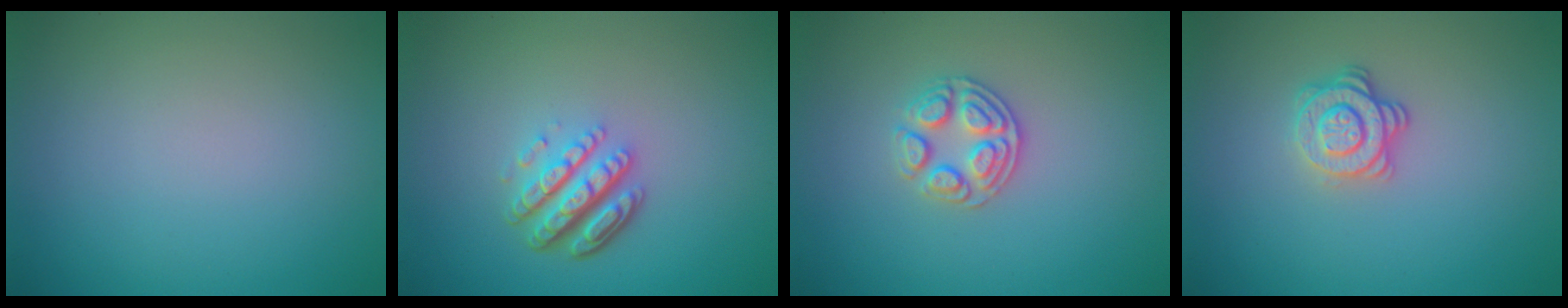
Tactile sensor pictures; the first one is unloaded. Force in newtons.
{"total": 5.0, "press": 3.5, "slide": 3.6}
{"total": 2.7, "press": 2.6, "slide": 0.8}
{"total": 2.8, "press": 2.5, "slide": 1.3}